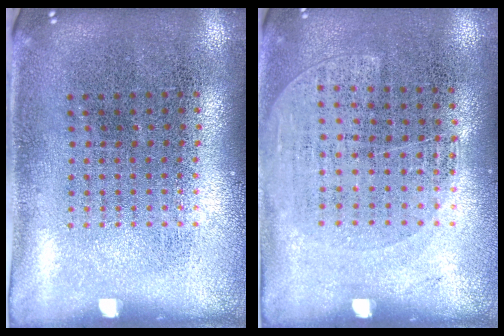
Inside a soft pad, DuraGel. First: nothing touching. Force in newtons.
{"total": 1.3, "press": 1.0, "slide": 0.7}